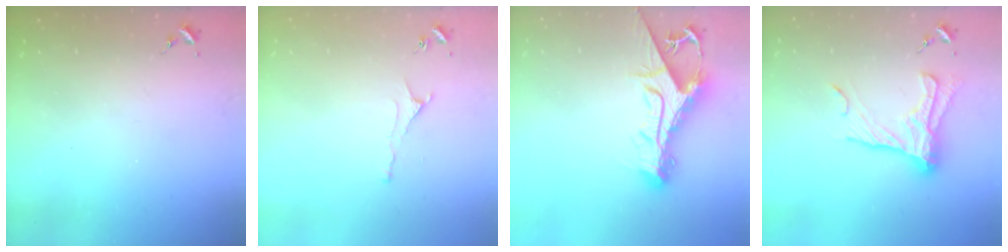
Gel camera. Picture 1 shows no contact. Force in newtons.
{"total": 3.8, "press": 3.8, "slide": 0.8}
{"total": 13.5, "press": 13.5, "slide": 1.6}
{"total": 16.7, "press": 16.7, "slide": 1.1}